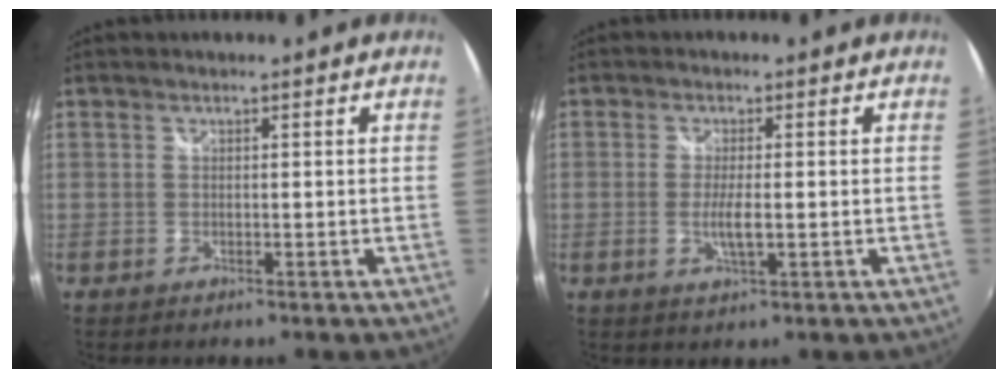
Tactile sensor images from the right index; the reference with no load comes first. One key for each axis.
{"total": 3.7, "fx": -0.7, "fy": 0.6, "fz": 3.6, "tx": -0.070, "ty": -0.008, "tz": -0.013}